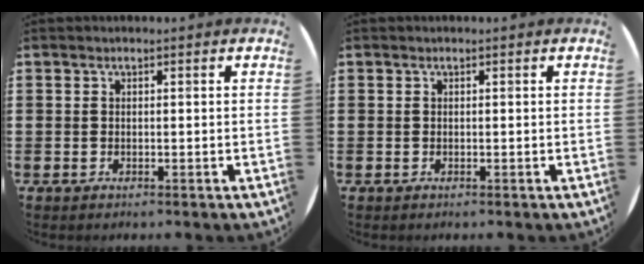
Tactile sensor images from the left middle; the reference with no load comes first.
{"total": 0.0}